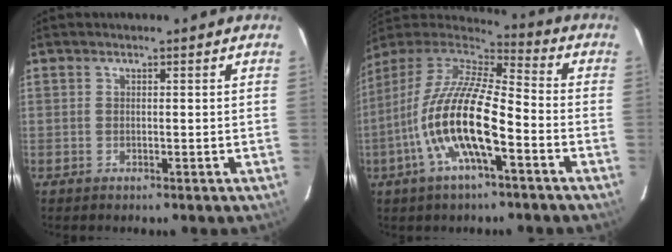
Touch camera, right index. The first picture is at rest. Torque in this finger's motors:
{"motor_torque": [1.78, -0.35, 1.05, 0.21]}